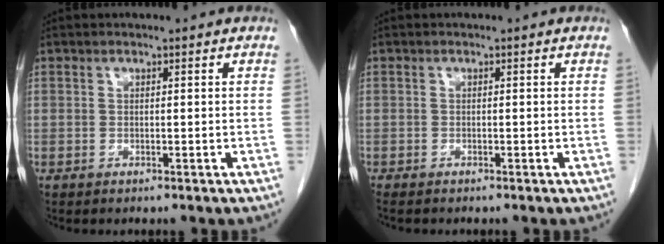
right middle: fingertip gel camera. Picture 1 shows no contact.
{"total": 1.4, "force": [-1.3, 0.4, 0.6], "torque": [-0.015, -0.004, -0.017]}